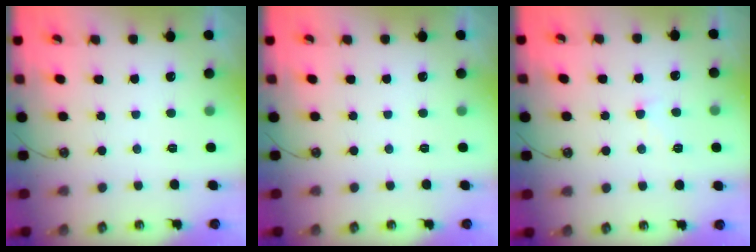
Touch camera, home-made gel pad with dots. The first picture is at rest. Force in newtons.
{"total": 0.0}
{"total": 1.6, "press": 1.5, "slide": 0.5}